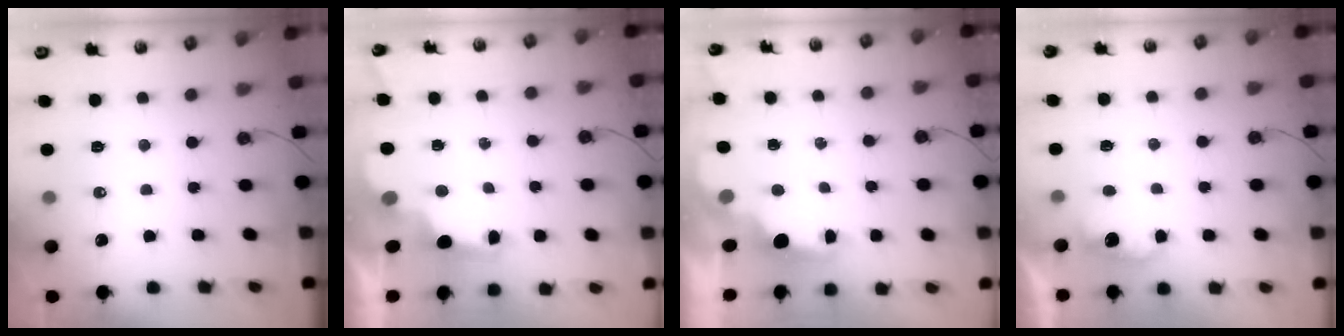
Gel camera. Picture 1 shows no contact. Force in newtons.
{"total": 2.9, "press": 2.7, "slide": 0.9}
{"total": 2.3, "press": 2.1, "slide": 0.7}
{"total": 4.6, "press": 4.5, "slide": 1.0}